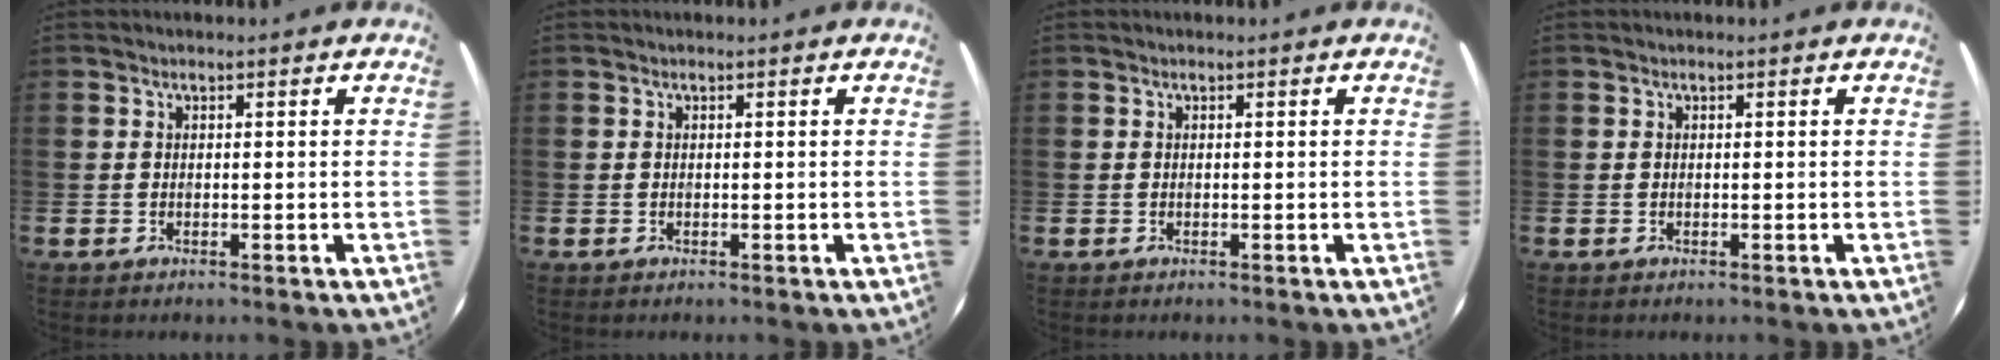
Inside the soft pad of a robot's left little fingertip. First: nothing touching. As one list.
[{"total": 0.0}, {"total": 0.0}, {"total": 0.0}]